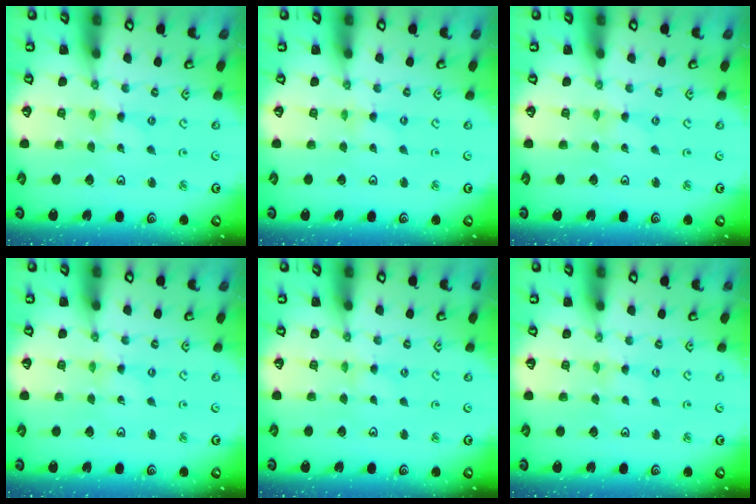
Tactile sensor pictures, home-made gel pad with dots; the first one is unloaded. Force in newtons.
{"total": 0.6, "press": 0.6, "slide": 0.1}
{"total": 0.0}
{"total": 0.0}
{"total": 1.1, "press": 1.1, "slide": 0.3}
{"total": 0.8, "press": 0.8, "slide": 0.1}